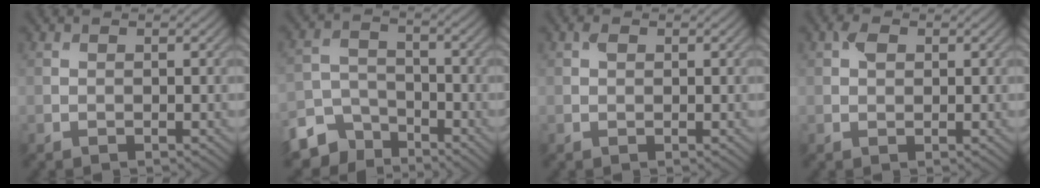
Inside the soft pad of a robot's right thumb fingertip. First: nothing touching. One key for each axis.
{"total": 6.7, "fx": -5.1, "fy": 3.9, "fz": 1.9, "tx": -0.040, "ty": -0.009, "tz": -0.111}
{"total": 0.9, "fx": 0.4, "fy": 0.6, "fz": 0.5, "tx": -0.012, "ty": 0.000, "tz": 0.005}
{"total": 1.6, "fx": 0.6, "fy": 1.1, "fz": 1.0, "tx": -0.018, "ty": 0.004, "tz": 0.007}